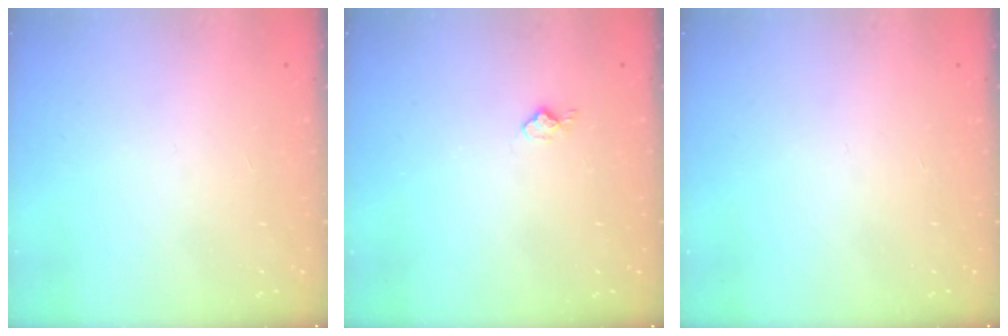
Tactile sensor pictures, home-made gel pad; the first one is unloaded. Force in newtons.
{"total": 3.6, "press": 3.5, "slide": 0.4}
{"total": 0.0}